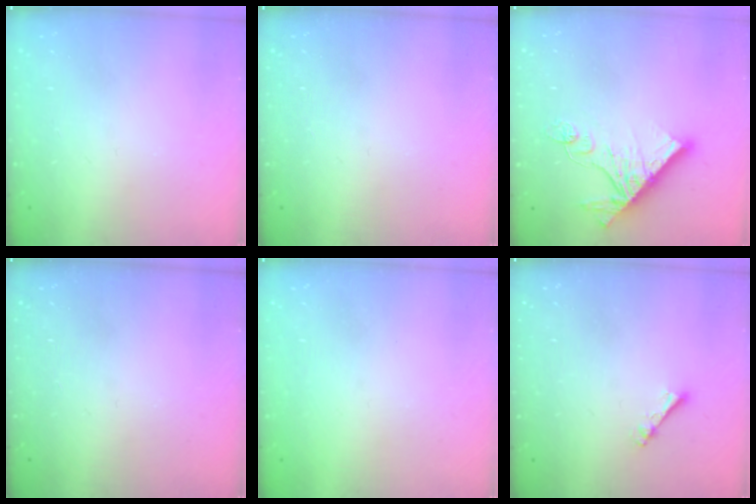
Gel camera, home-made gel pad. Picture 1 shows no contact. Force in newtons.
{"total": 0.0}
{"total": 12.9, "press": 12.9, "slide": 1.0}
{"total": 0.0}
{"total": 0.8, "press": 0.7, "slide": 0.3}
{"total": 2.7, "press": 2.7, "slide": 0.4}